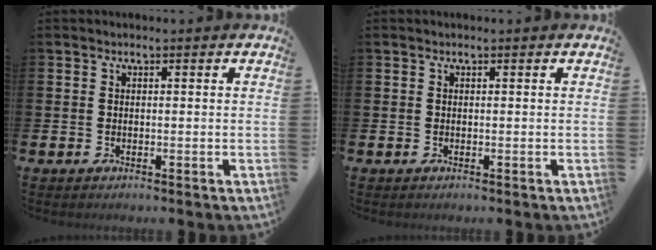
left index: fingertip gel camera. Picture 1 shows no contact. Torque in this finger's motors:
{"motor_torque": [0.00, 0.00, 0.01, 0.00]}